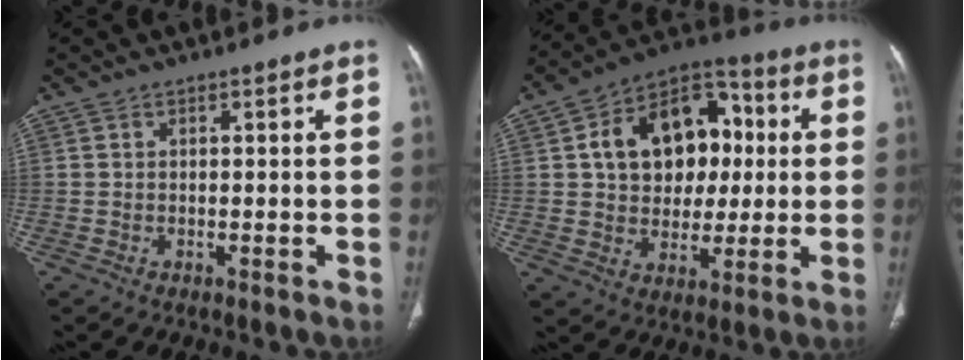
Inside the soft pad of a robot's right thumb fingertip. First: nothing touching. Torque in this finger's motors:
{"motor_torque": [1.00, 1.01, 0.10, 0.06, 0.13]}